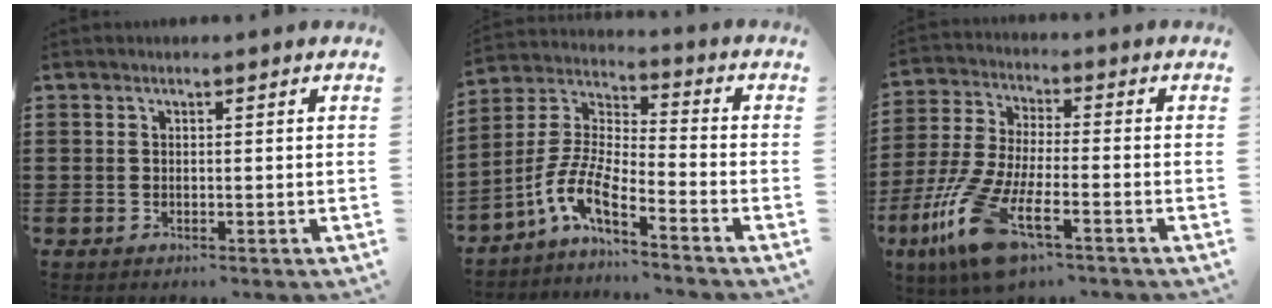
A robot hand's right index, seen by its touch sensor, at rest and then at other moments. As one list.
[{"total": 7.4, "force": [-5.2, 1.3, 5.1], "torque": [-0.141, -0.031, -0.112]}, {"total": 12.5, "force": [-7.1, 2.8, 9.9], "torque": [-0.235, -0.015, -0.137]}]